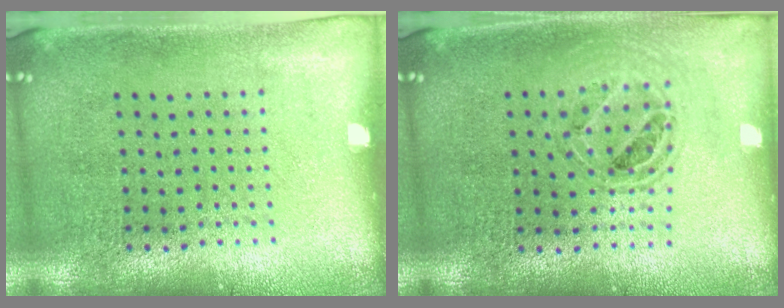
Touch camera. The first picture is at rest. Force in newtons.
{"total": 0.8, "press": 0.8, "slide": 0.1}